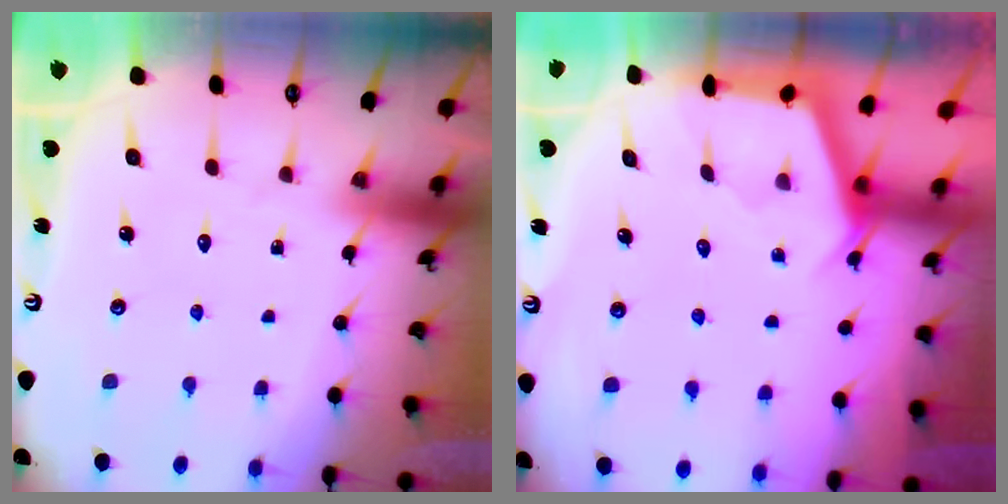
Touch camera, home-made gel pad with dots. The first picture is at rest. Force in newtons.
{"total": 2.6, "press": 2.6, "slide": 0.3}